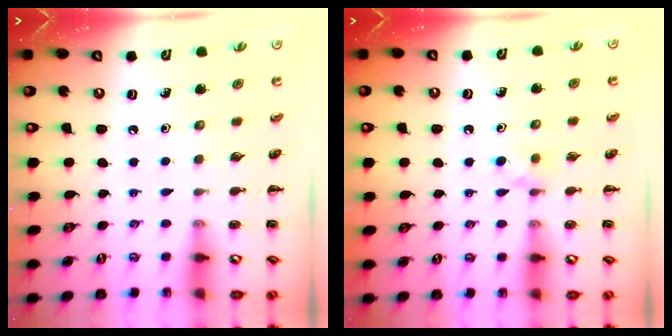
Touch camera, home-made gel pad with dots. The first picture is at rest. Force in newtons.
{"total": 2.9, "press": 2.7, "slide": 1.1}